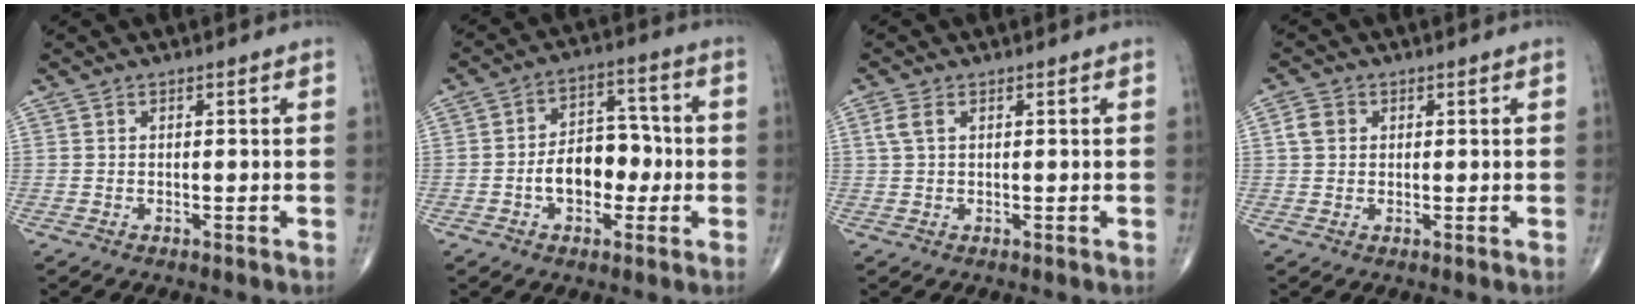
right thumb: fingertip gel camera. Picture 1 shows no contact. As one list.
[{"total": 10.2, "force": [-2.0, 6.8, 7.4], "torque": [-0.086, 0.037, -0.039]}, {"total": 2.3, "force": [0.8, 1.3, 1.8], "torque": [-0.049, 0.011, 0.017]}, {"total": 3.0, "force": [0.7, 2.5, 1.5], "torque": [-0.024, 0.006, 0.011]}]